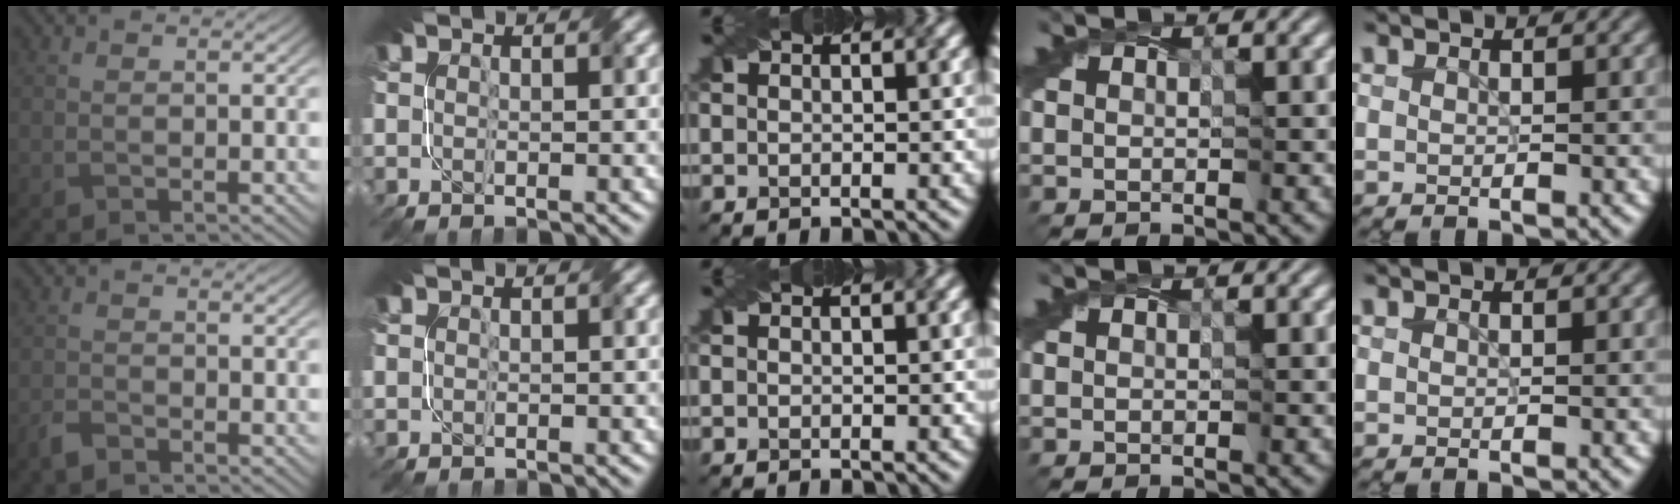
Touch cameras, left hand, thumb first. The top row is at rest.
{"thumb": {"total": 1.7, "force": [-1.5, 0.5, 0.7], "torque": [-0.016, 0.002, -0.039]}}